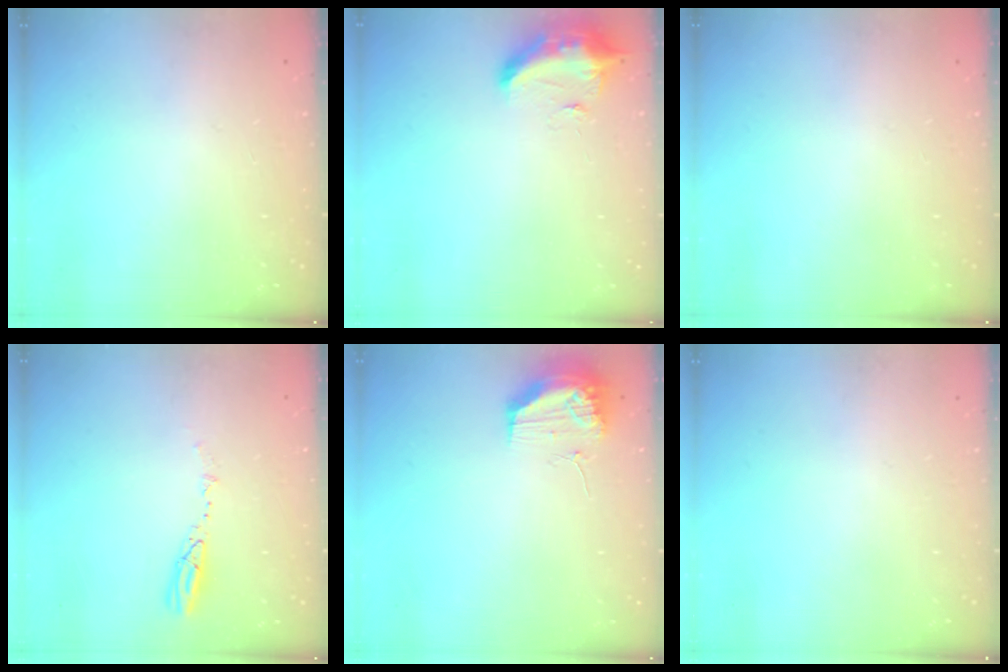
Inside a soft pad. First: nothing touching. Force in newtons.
{"total": 9.4, "press": 9.1, "slide": 2.2}
{"total": 0.0}
{"total": 4.4, "press": 4.4, "slide": 0.4}
{"total": 19.1, "press": 13.1, "slide": 13.9}
{"total": 0.0}